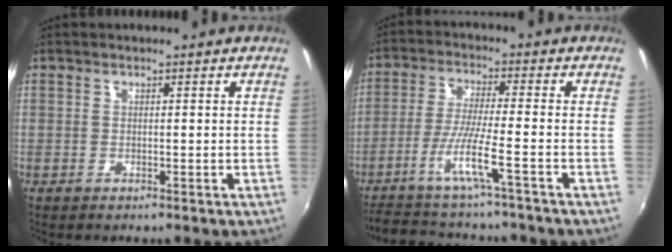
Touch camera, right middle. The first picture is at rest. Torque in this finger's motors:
{"motor_torque": [1.07, -1.07, 0.37, 0.13]}